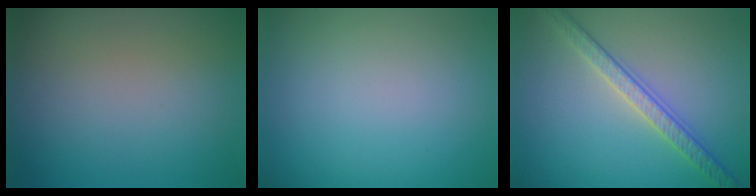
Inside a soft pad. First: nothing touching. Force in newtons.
{"total": 0.0}
{"total": 3.3, "press": 3.2, "slide": 1.0}